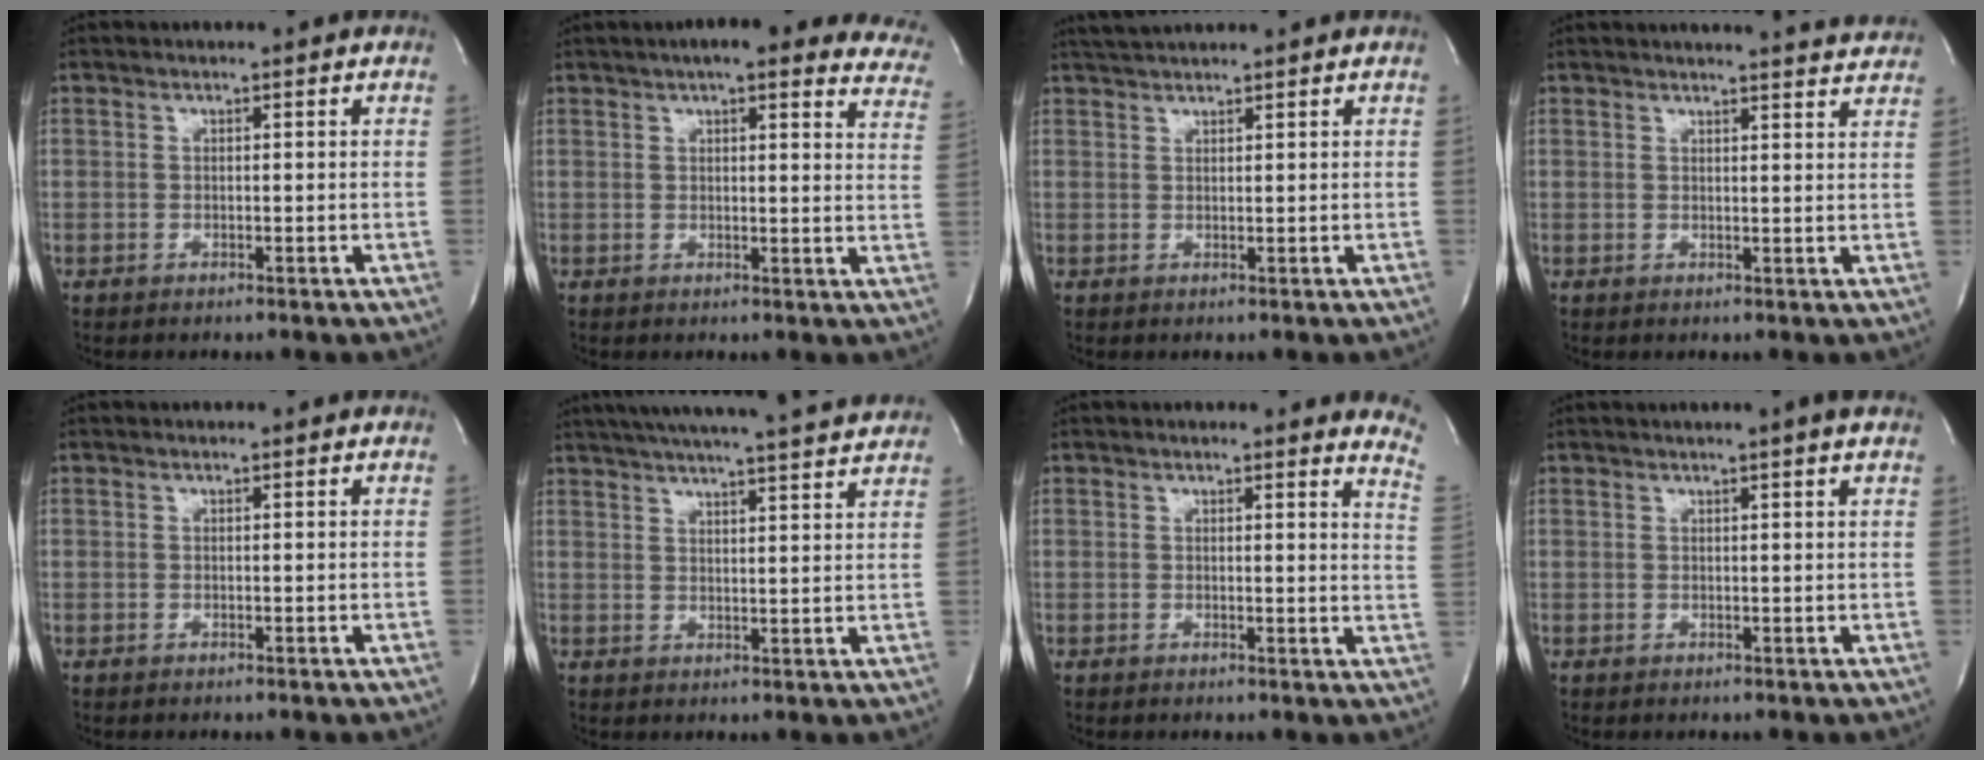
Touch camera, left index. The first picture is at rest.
{"total": 20.9, "force": [17.9, 4.3, 10.0], "torque": [-0.115, -0.014, 0.188]}
{"total": 3.0, "force": [2.8, -0.4, 0.9], "torque": [-0.016, 0.019, 0.055]}
{"total": 11.1, "force": [10.8, 0.0, 2.7], "torque": [-0.030, -0.026, 0.110]}
{"total": 0.0}
{"total": 21.0, "force": [19.1, 0.5, 8.7], "torque": [-0.146, 0.006, 0.252]}
{"total": 7.1, "force": [6.5, 0.4, 2.9], "torque": [-0.024, -0.040, 0.037]}
{"total": 2.4, "force": [1.8, -0.7, 1.4], "torque": [-0.023, 0.001, 0.022]}